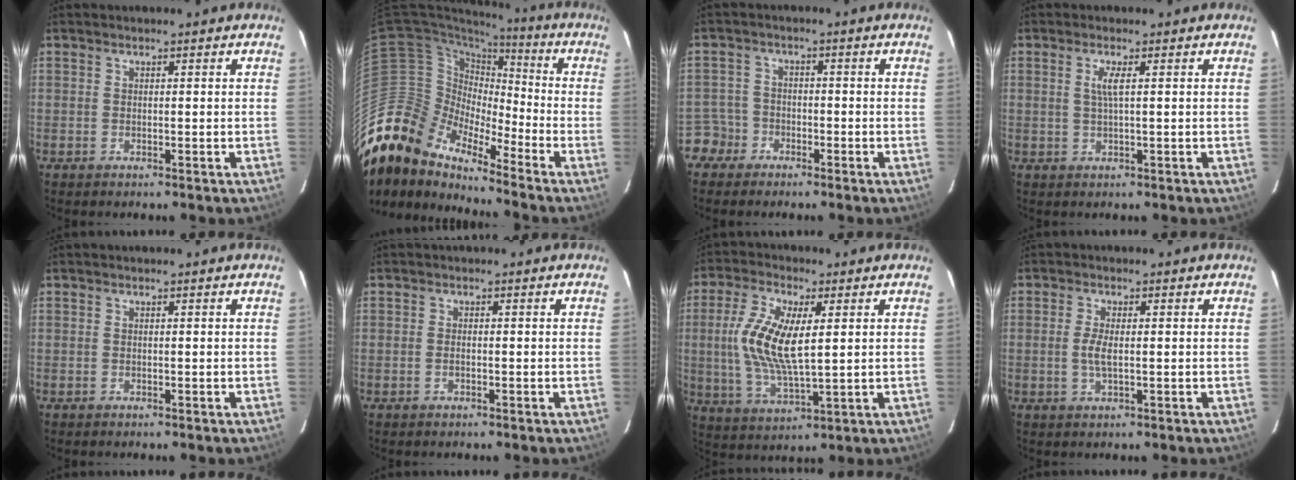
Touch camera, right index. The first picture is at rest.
{"total": 12.8, "force": [-11.5, 5.2, 2.5], "torque": [-0.046, 0.018, -0.242]}
{"total": 4.2, "force": [-2.5, 3.2, -0.6], "torque": [0.012, 0.021, -0.053]}
{"total": 2.2, "force": [0.6, -0.3, 2.1], "torque": [-0.041, -0.002, 0.013]}
{"total": 0.0}
{"total": 0.8, "force": [-0.3, 0.4, 0.6], "torque": [-0.013, 0.001, -0.006]}
{"total": 12.9, "force": [1.9, 4.8, 11.8], "torque": [-0.235, 0.001, 0.039]}
{"total": 3.0, "force": [0.0, 0.8, 2.9], "torque": [-0.057, -0.003, -0.002]}